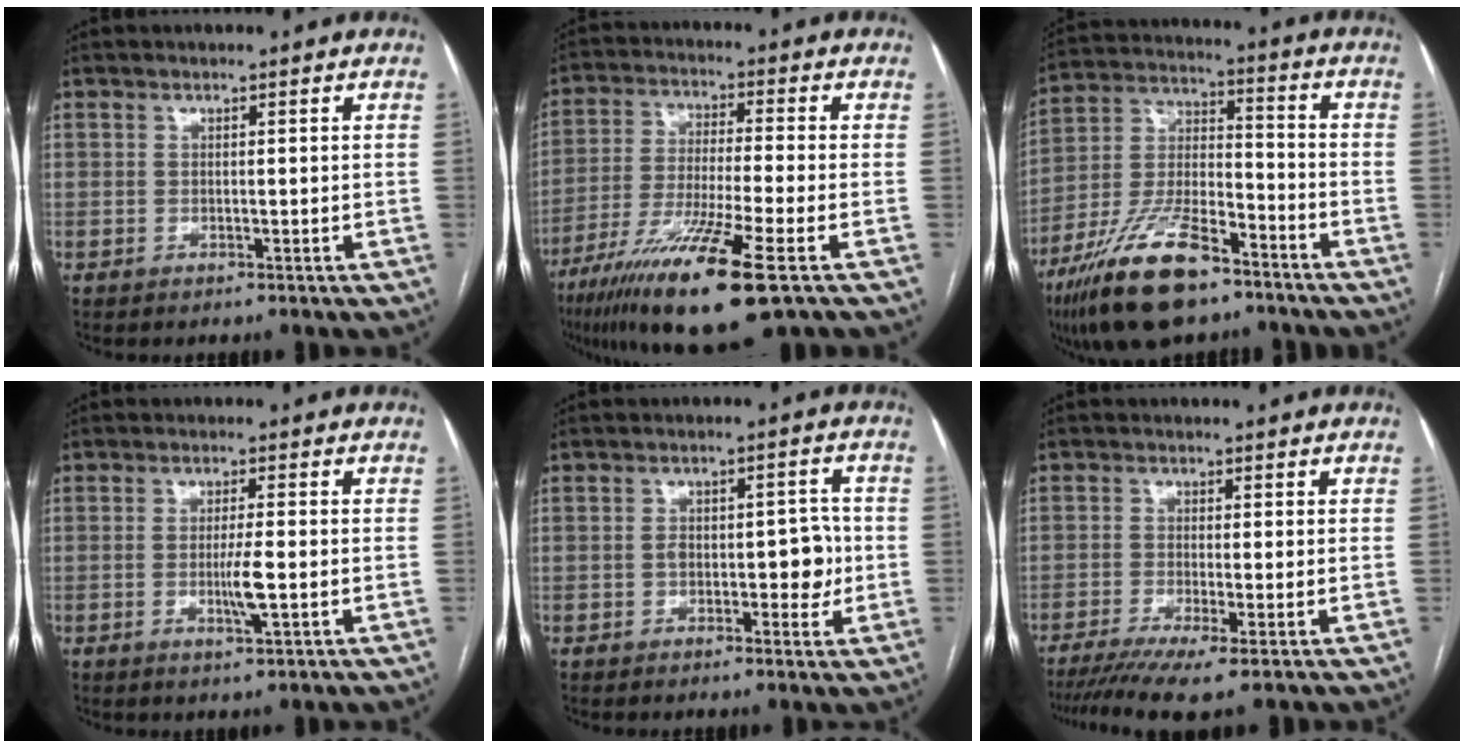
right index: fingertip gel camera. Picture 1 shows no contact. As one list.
[{"total": 15.9, "force": [-8.8, 0.2, 13.2], "torque": [-0.258, -0.045, -0.158]}, {"total": 17.6, "force": [-11.9, 5.5, 11.7], "torque": [-0.251, -0.008, -0.216]}, {"total": 3.9, "force": [-0.9, 0.0, 3.8], "torque": [-0.073, -0.008, -0.015]}, {"total": 6.1, "force": [-0.8, 3.0, 5.2], "torque": [-0.068, 0.016, -0.008]}, {"total": 8.1, "force": [-5.6, 0.1, 5.8], "torque": [-0.097, -0.015, -0.093]}]